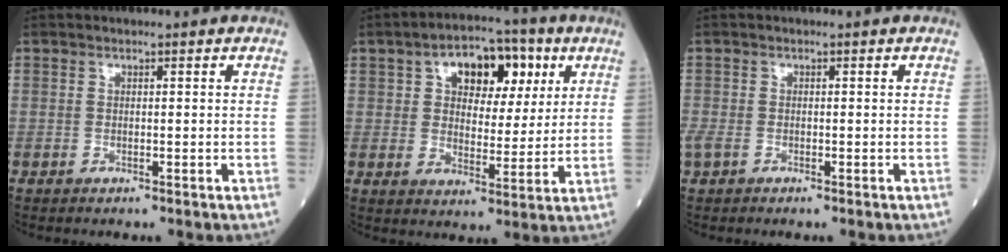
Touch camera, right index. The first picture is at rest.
{"total": 10.9, "force": [4.5, 6.1, 7.8], "torque": [-0.111, 0.030, 0.069]}
{"total": 2.6, "force": [-1.2, 1.6, 1.7], "torque": [-0.051, -0.004, -0.022]}